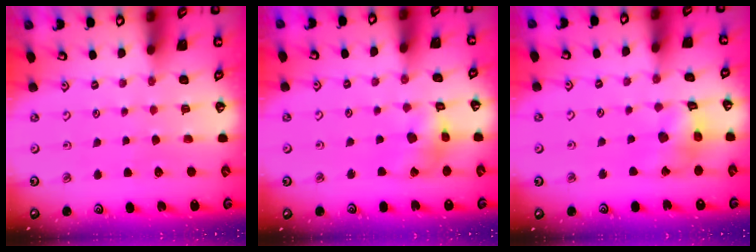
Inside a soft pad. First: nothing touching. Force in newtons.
{"total": 7.2, "press": 7.2, "slide": 0.9}
{"total": 11.8, "press": 11.7, "slide": 1.4}